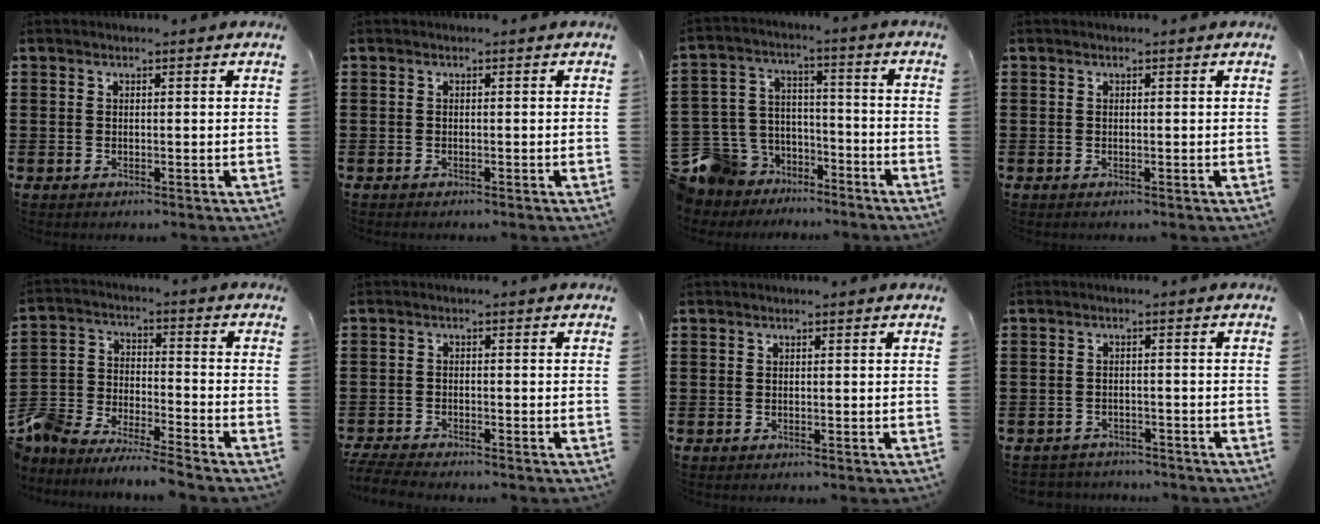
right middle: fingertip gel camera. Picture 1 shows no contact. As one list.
[{"total": 0.0}, {"total": 8.8, "force": [-7.1, 5.2, 0.2], "torque": [-0.059, 0.003, -0.146]}, {"total": 0.0}, {"total": 6.9, "force": [-6.8, 0.9, 0.3], "torque": [-0.022, 0.001, -0.145]}, {"total": 3.1, "force": [-3.0, 0.1, 0.7], "torque": [-0.028, -0.008, -0.066]}, {"total": 0.0}, {"total": 2.2, "force": [-2.1, 0.4, -0.2], "torque": [-0.005, -0.003, -0.048]}]